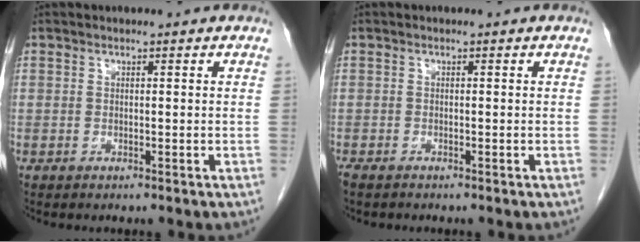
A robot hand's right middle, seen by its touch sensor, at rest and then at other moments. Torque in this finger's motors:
{"motor_torque": [0.29, -0.11, 0.06, 0.02]}